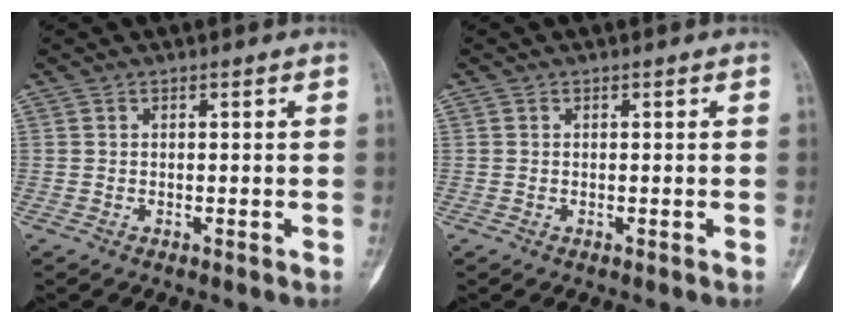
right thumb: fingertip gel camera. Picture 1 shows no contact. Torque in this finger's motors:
{"motor_torque": [0.18, 0.03, 0.06, 0.15, 0.05]}